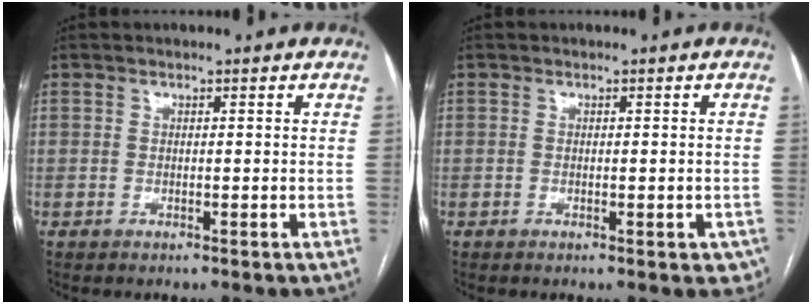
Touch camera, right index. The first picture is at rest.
{"total": 2.8, "force": [-1.0, 1.7, 2.0], "torque": [-0.007, 0.008, -0.006]}